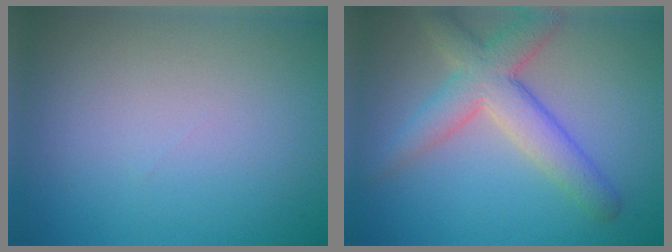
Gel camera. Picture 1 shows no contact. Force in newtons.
{"total": 5.6, "press": 5.6, "slide": 0.2}